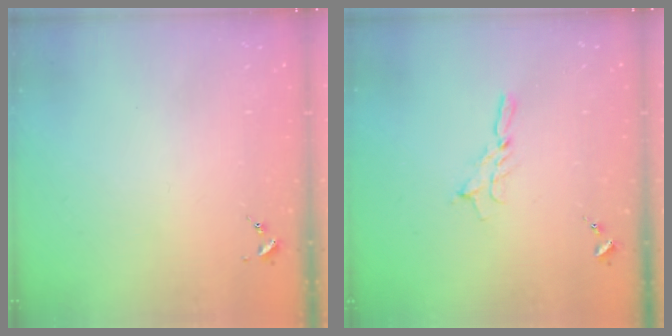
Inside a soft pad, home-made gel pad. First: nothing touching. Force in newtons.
{"total": 5.6, "press": 5.6, "slide": 0.2}